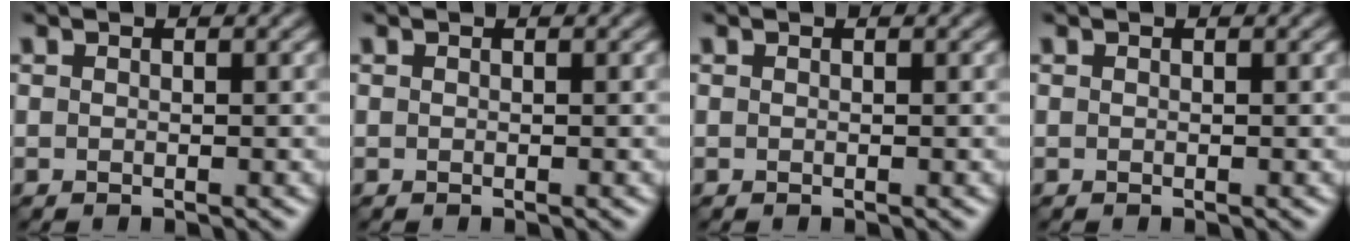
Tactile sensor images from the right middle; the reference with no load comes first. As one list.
[{"total": 0.0}, {"total": 0.0}, {"total": 0.0}]